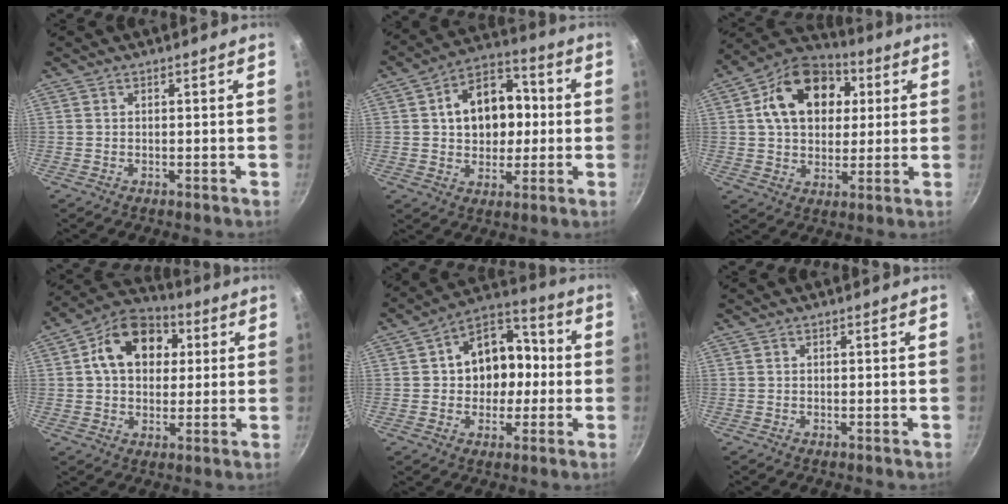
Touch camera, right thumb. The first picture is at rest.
{"total": 14.8, "force": [1.6, 10.9, 9.9], "torque": [-0.110, 0.024, 0.017]}
{"total": 17.9, "force": [4.5, 13.0, 11.4], "torque": [-0.158, 0.017, 0.061]}
{"total": 14.6, "force": [3.5, 10.8, 9.2], "torque": [-0.117, 0.018, 0.041]}
{"total": 13.9, "force": [0.3, 11.0, 8.4], "torque": [-0.073, 0.037, -0.004]}
{"total": 0.0}